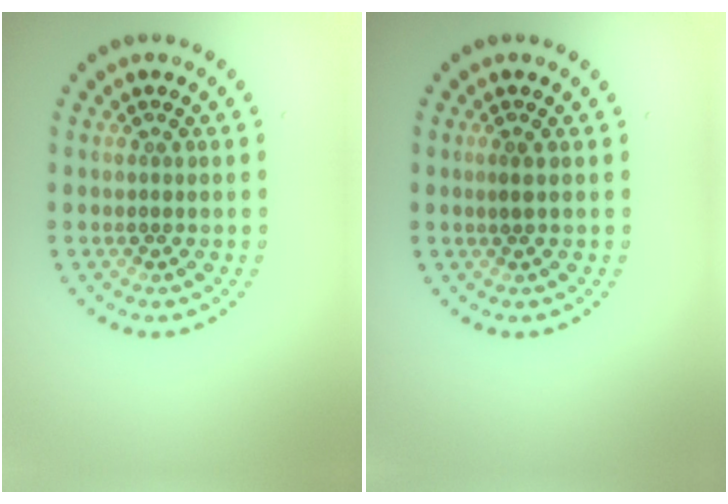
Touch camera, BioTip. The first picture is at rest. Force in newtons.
{"total": 0.8, "press": 0.7, "slide": 0.4}